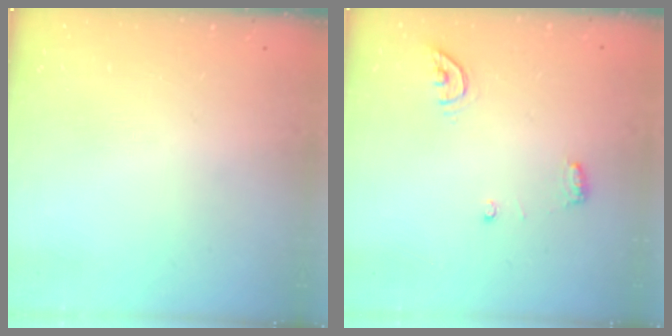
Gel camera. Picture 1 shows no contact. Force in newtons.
{"total": 5.5, "press": 5.5, "slide": 0.2}